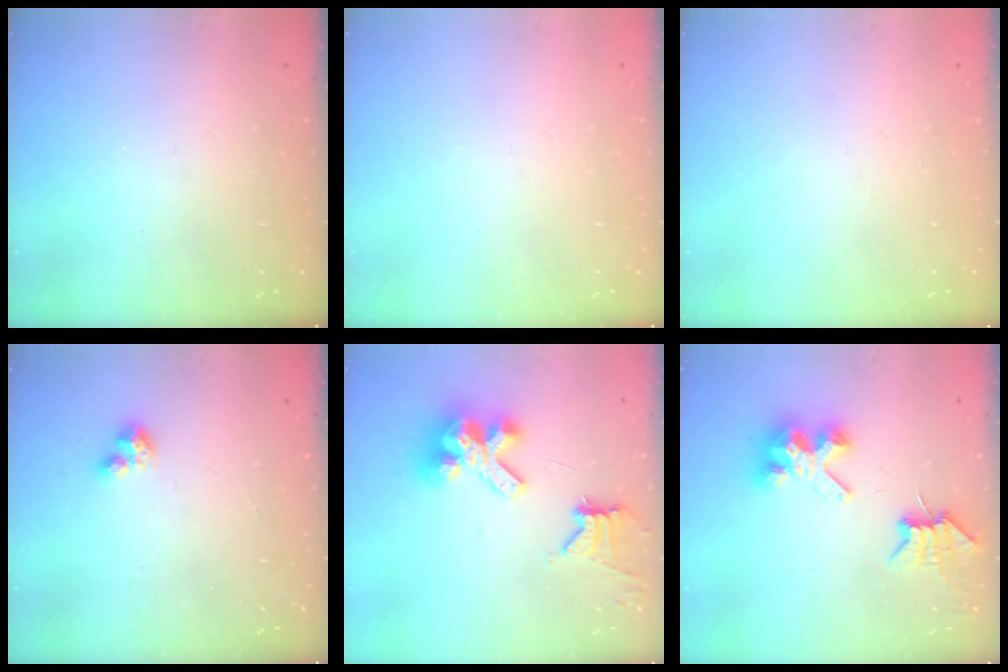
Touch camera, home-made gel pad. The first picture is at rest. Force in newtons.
{"total": 0.0}
{"total": 0.0}
{"total": 2.6, "press": 2.6, "slide": 0.2}
{"total": 13.0, "press": 12.9, "slide": 1.6}
{"total": 6.7, "press": 6.7, "slide": 0.6}